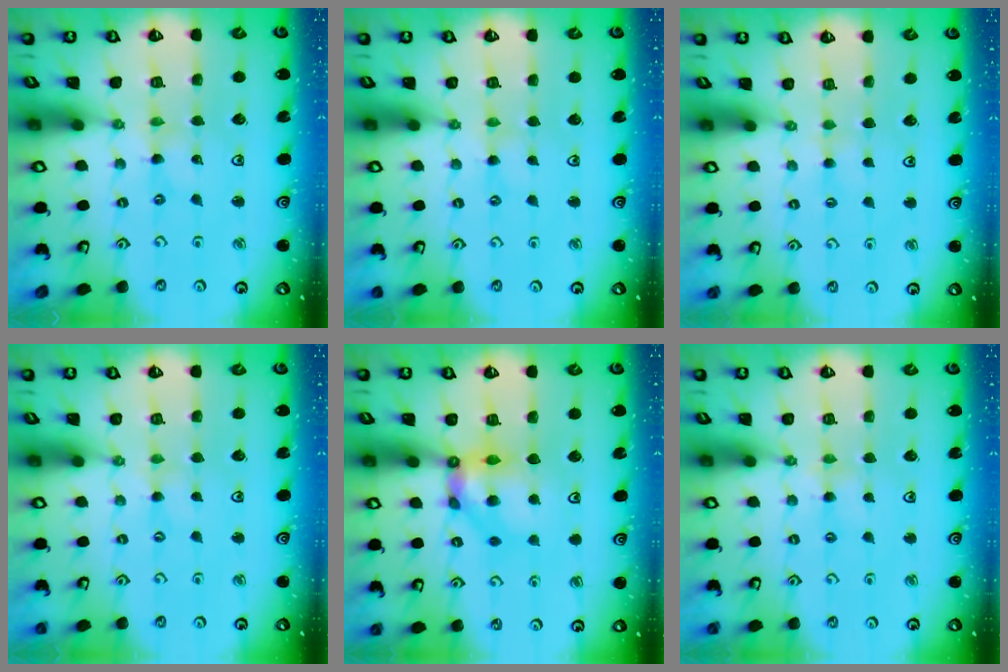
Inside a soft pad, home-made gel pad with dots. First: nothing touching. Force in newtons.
{"total": 0.9, "press": 0.8, "slide": 0.2}
{"total": 1.7, "press": 1.7, "slide": 0.3}
{"total": 0.9, "press": 0.9, "slide": 0.1}
{"total": 9.0, "press": 9.0, "slide": 1.0}
{"total": 3.0, "press": 2.9, "slide": 0.4}